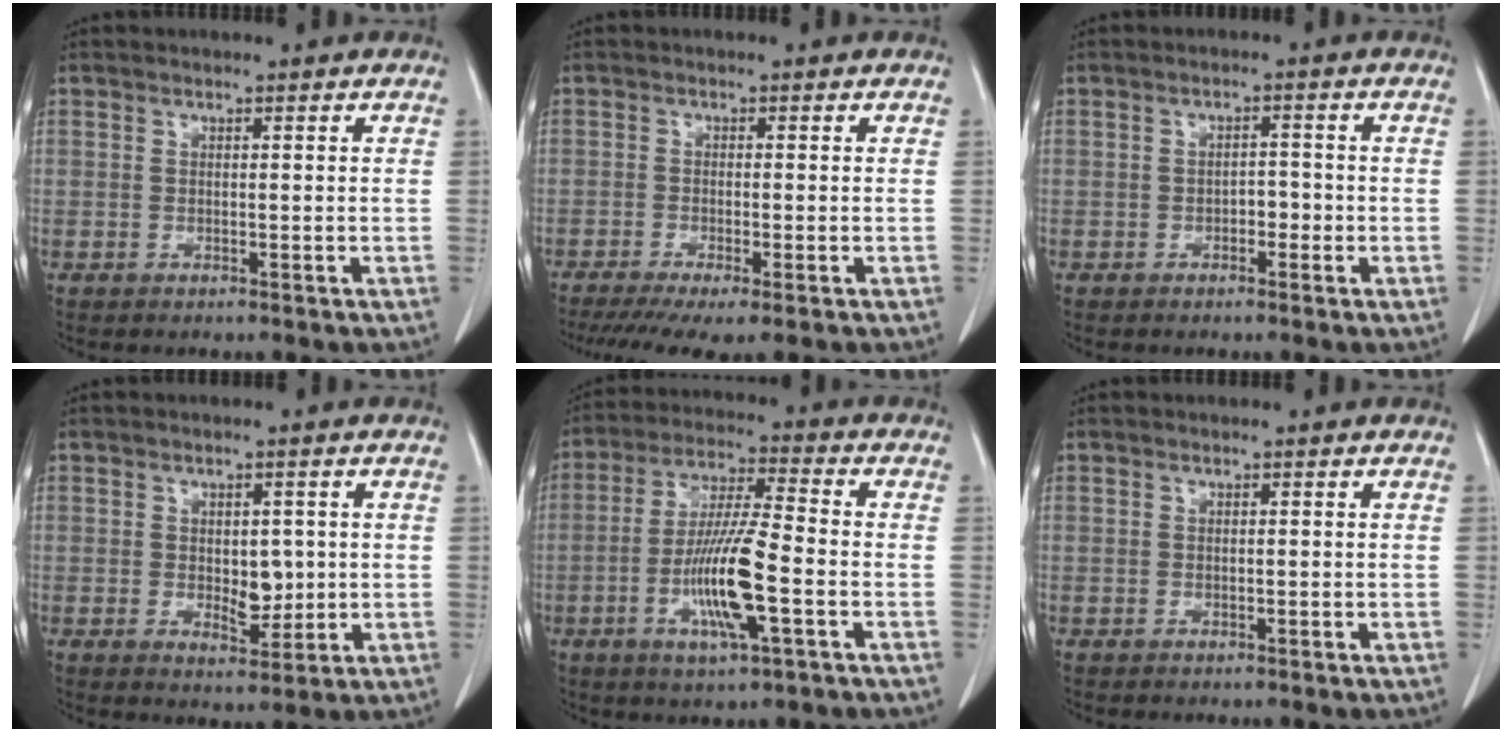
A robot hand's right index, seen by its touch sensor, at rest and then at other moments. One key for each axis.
{"total": 7.4, "fx": -5.4, "fy": 0.6, "fz": 5.1, "tx": -0.078, "ty": -0.014, "tz": -0.089}
{"total": 1.9, "fx": -0.8, "fy": 1.1, "fz": 1.4, "tx": -0.015, "ty": 0.006, "tz": -0.013}
{"total": 4.3, "fx": 0.0, "fy": 2.4, "fz": 3.6, "tx": -0.049, "ty": -0.004, "tz": 0.007}
{"total": 12.1, "fx": -3.7, "fy": 0.9, "fz": 11.5, "tx": -0.224, "ty": -0.010, "tz": -0.071}
{"total": 0.0}